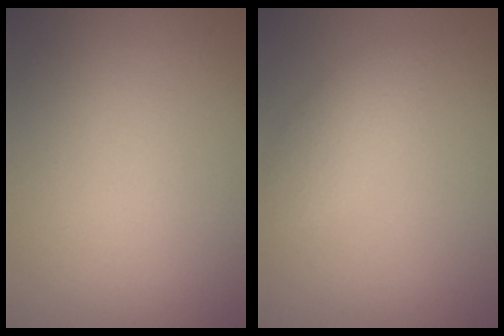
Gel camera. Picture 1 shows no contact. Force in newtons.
{"total": 1.9, "press": 1.9, "slide": 0.0}